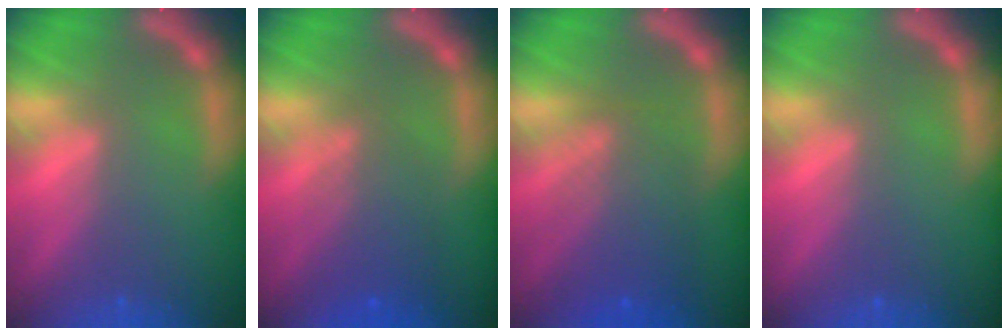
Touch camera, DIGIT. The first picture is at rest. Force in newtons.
{"total": 4.6}
{"total": 6.0}
{"total": 0.0}